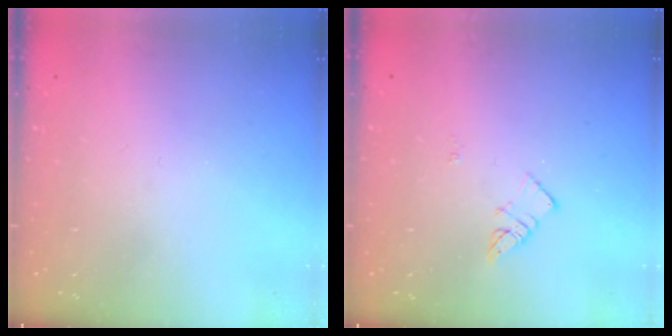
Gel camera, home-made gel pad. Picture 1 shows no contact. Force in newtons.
{"total": 3.1, "press": 3.1, "slide": 0.3}